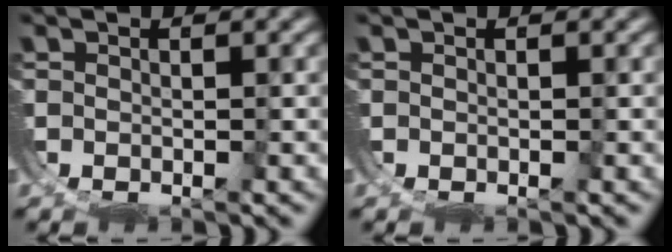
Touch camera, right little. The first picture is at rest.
{"total": 0.0}